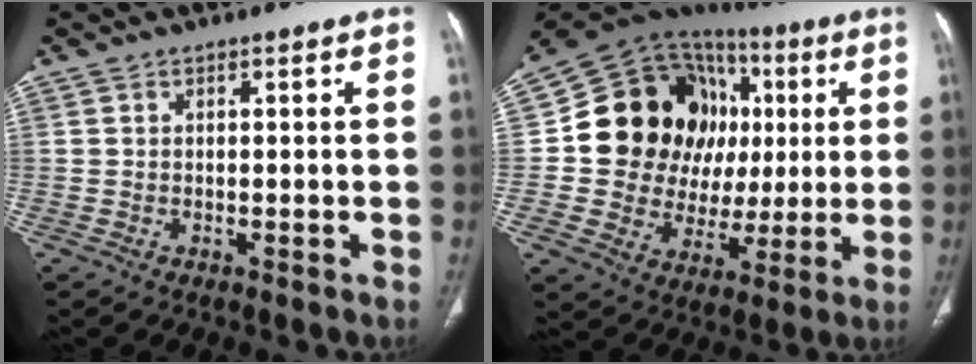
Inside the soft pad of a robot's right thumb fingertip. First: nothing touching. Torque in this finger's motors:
{"motor_torque": [0.64, 3.29, 0.56, -0.48, 0.09]}